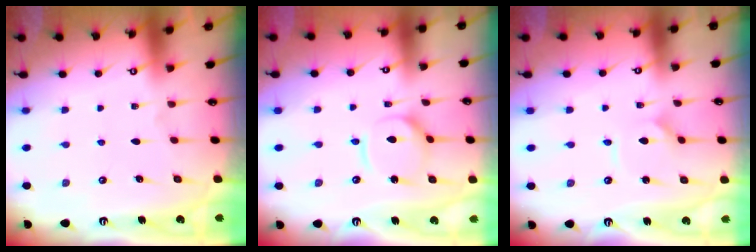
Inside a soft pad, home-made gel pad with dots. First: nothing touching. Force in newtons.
{"total": 9.0, "press": 9.0, "slide": 0.7}
{"total": 1.2, "press": 1.2, "slide": 0.0}